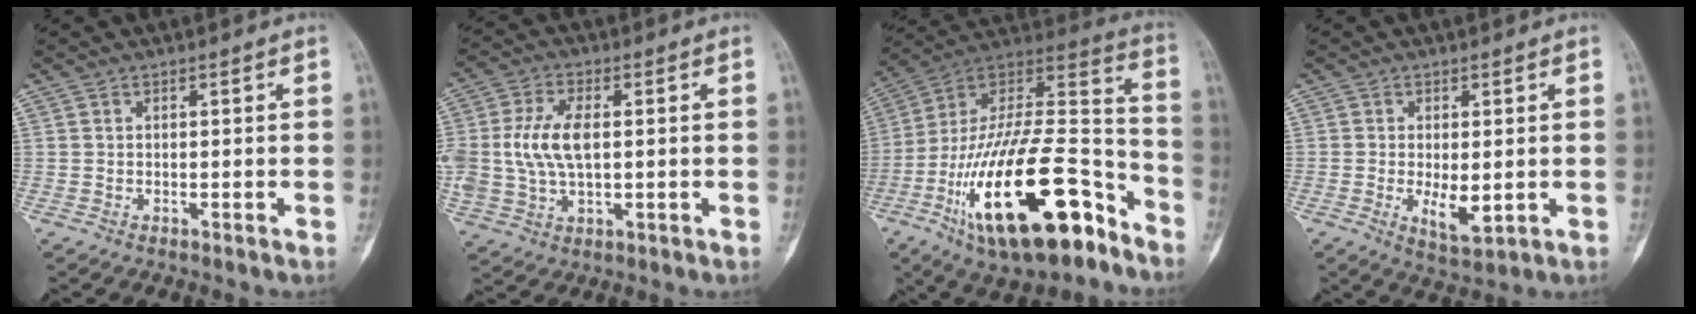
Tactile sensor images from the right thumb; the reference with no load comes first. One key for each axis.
{"total": 10.7, "fx": 1.0, "fy": 6.0, "fz": 8.8, "tx": -0.190, "ty": 0.006, "tz": 0.024}
{"total": 31.8, "fx": -15.5, "fy": 12.6, "fz": 24.8, "tx": -0.426, "ty": 0.068, "tz": -0.255}
{"total": 5.4, "fx": -0.8, "fy": 2.4, "fz": 4.8, "tx": -0.069, "ty": -0.016, "tz": -0.006}